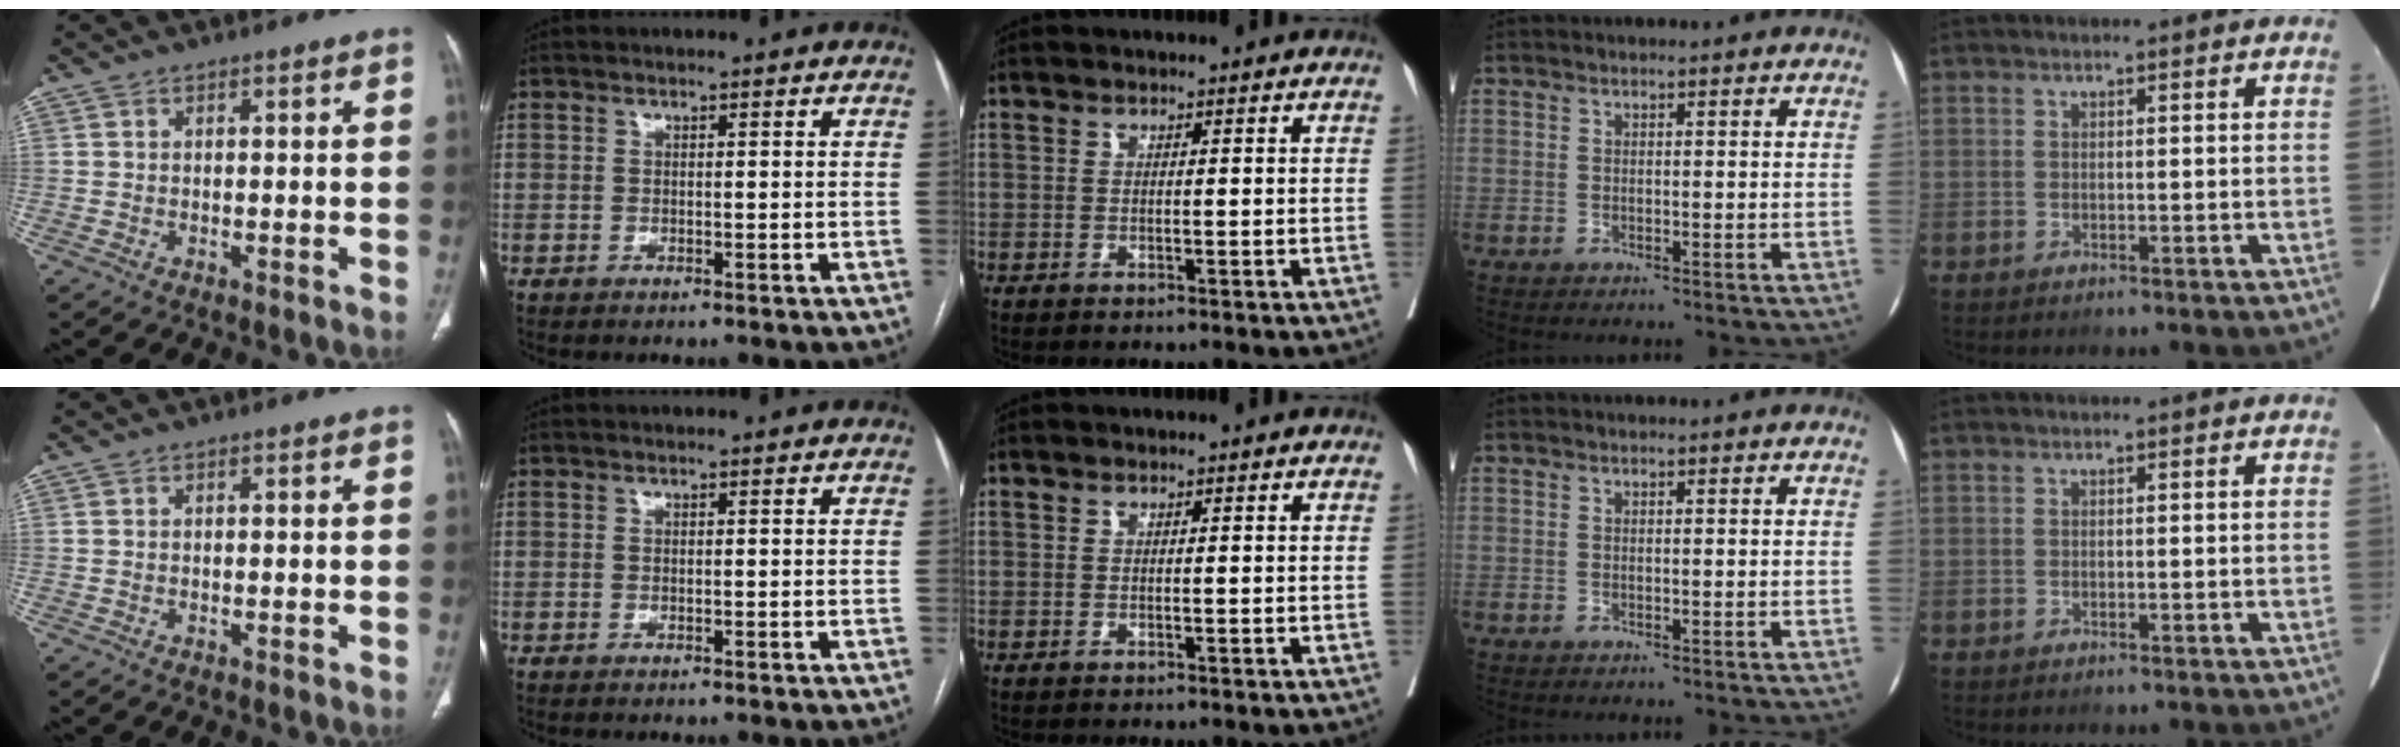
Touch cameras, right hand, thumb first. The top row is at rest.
{}